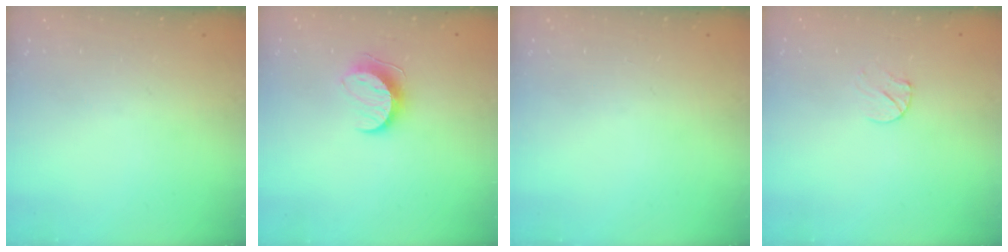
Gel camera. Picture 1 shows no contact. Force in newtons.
{"total": 10.0, "press": 10.0, "slide": 0.3}
{"total": 0.0}
{"total": 3.5, "press": 3.5, "slide": 0.4}